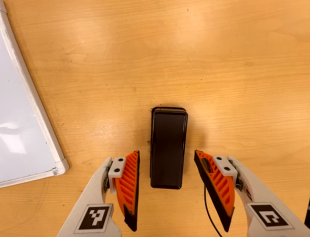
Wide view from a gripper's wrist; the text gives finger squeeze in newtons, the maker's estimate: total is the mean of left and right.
{"total": 0.0}